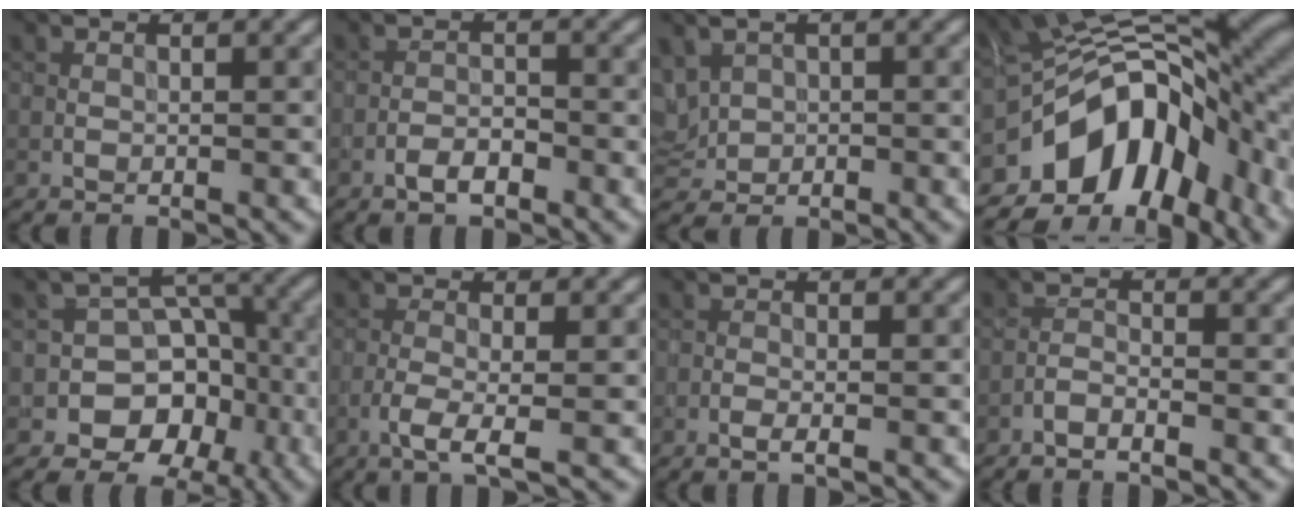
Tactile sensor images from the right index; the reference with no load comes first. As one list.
[{"total": 1.9, "force": [-1.3, 0.7, 1.2], "torque": [-0.021, 0.005, -0.026]}, {"total": 3.0, "force": [0.7, 2.4, 1.7], "torque": [-0.037, 0.004, 0.019]}, {"total": 14.3, "force": [-4.3, 8.5, 10.6], "torque": [-0.144, 0.013, -0.082]}, {"total": 7.9, "force": [-3.6, 6.5, 2.7], "torque": [-0.005, 0.014, -0.083]}, {"total": 2.8, "force": [-1.0, 0.5, 2.6], "torque": [-0.053, 0.002, -0.027]}, {"total": 1.0, "force": [-0.5, 0.1, 0.9], "torque": [-0.017, 0.000, -0.012]}, {"total": 1.3, "force": [-1.1, 0.1, 0.7], "torque": [-0.015, 0.002, -0.026]}]